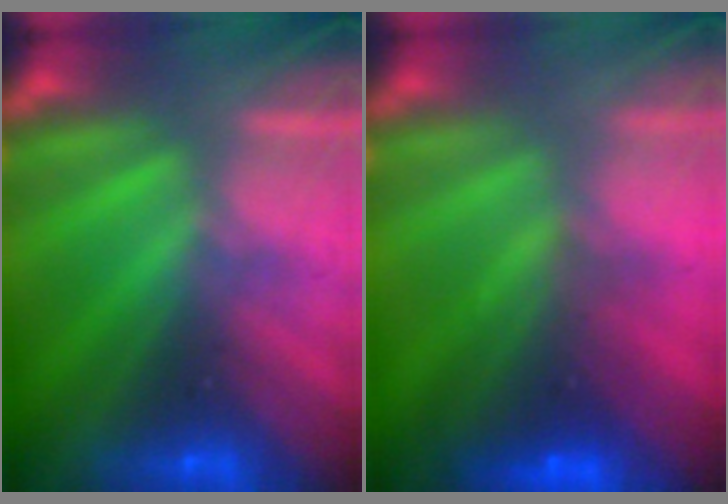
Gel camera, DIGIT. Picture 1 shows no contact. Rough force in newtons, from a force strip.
{"total": 7.0}